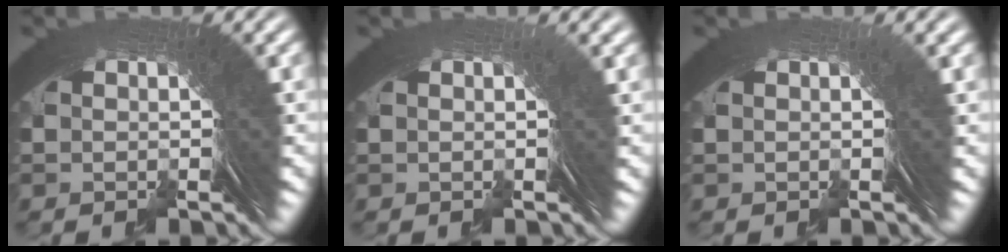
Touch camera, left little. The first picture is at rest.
{"total": 0.8, "force": [0.4, -0.2, 0.7], "torque": [0.000, 0.010, 0.002]}
{"total": 0.6, "force": [0.3, -0.3, 0.4], "torque": [0.001, 0.009, 0.001]}